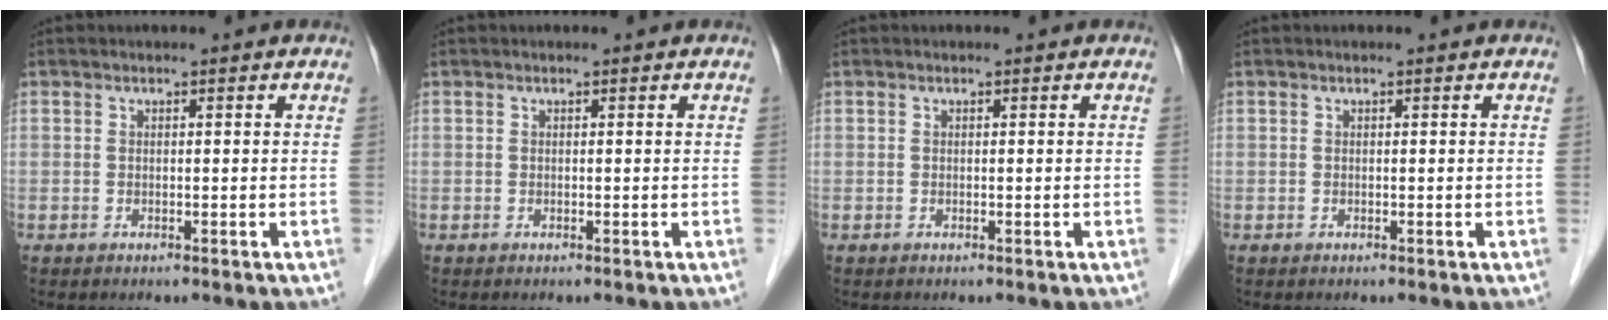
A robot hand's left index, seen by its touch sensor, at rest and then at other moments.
{"total": 0.0}
{"total": 0.0}
{"total": 0.0}